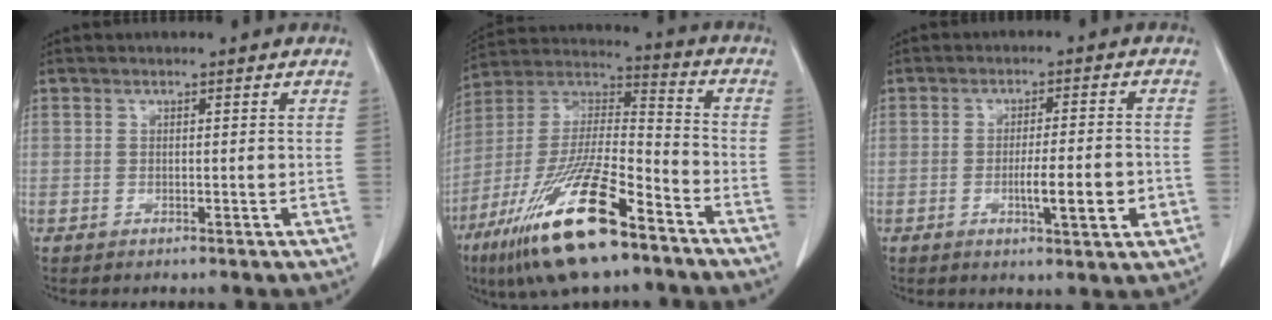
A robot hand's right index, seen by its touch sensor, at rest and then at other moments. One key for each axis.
{"total": 20.9, "fx": -12.6, "fy": 4.2, "fz": 16.1, "tx": -0.332, "ty": -0.028, "tz": -0.229}
{"total": 7.1, "fx": -2.0, "fy": 0.7, "fz": 6.7, "tx": -0.104, "ty": -0.005, "tz": -0.029}